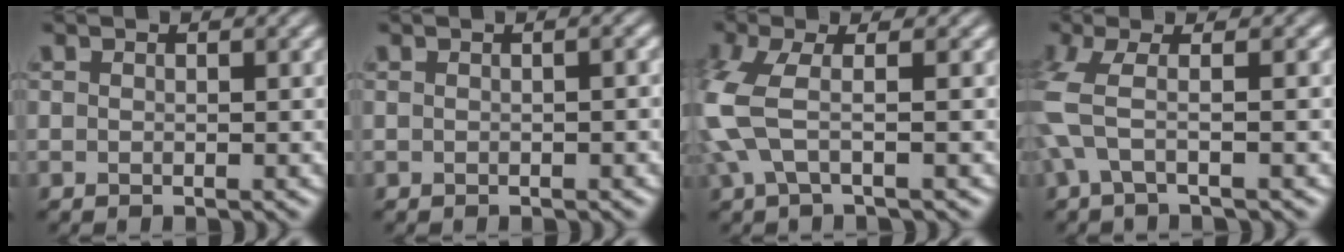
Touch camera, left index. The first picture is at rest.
{"total": 1.0, "force": [0.0, 0.1, 1.0], "torque": [-0.012, 0.002, -0.001]}
{"total": 4.6, "force": [-0.2, 1.5, 4.3], "torque": [-0.121, 0.000, -0.008]}
{"total": 3.9, "force": [-0.3, 0.7, 3.9], "torque": [-0.094, 0.002, -0.013]}